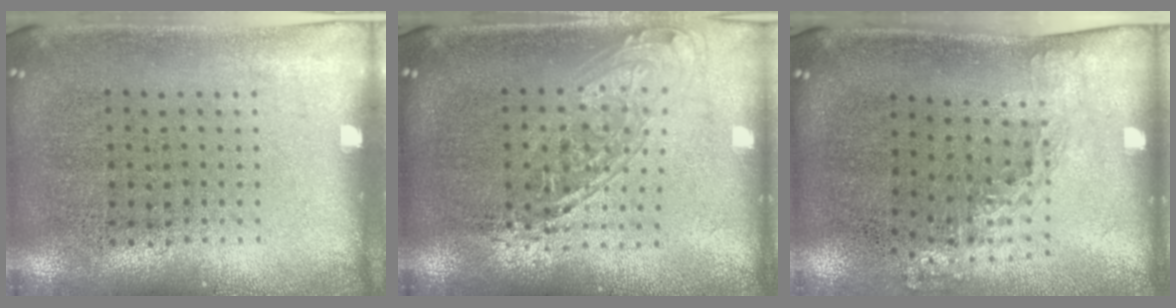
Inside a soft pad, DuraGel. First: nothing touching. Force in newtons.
{"total": 1.7, "press": 1.3, "slide": 1.0}
{"total": 1.4, "press": 1.1, "slide": 0.9}